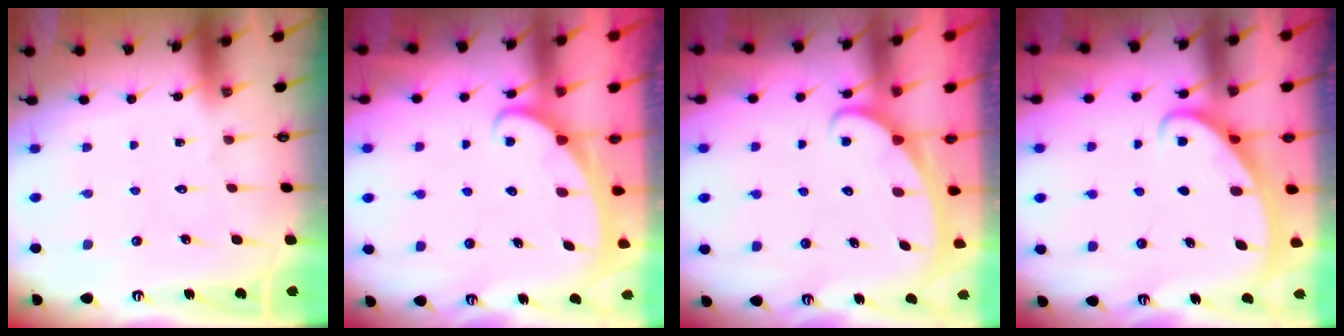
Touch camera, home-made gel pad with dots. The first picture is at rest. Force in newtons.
{"total": 2.4, "press": 2.4, "slide": 0.4}
{"total": 2.4, "press": 2.4, "slide": 0.4}
{"total": 2.4, "press": 2.4, "slide": 0.4}